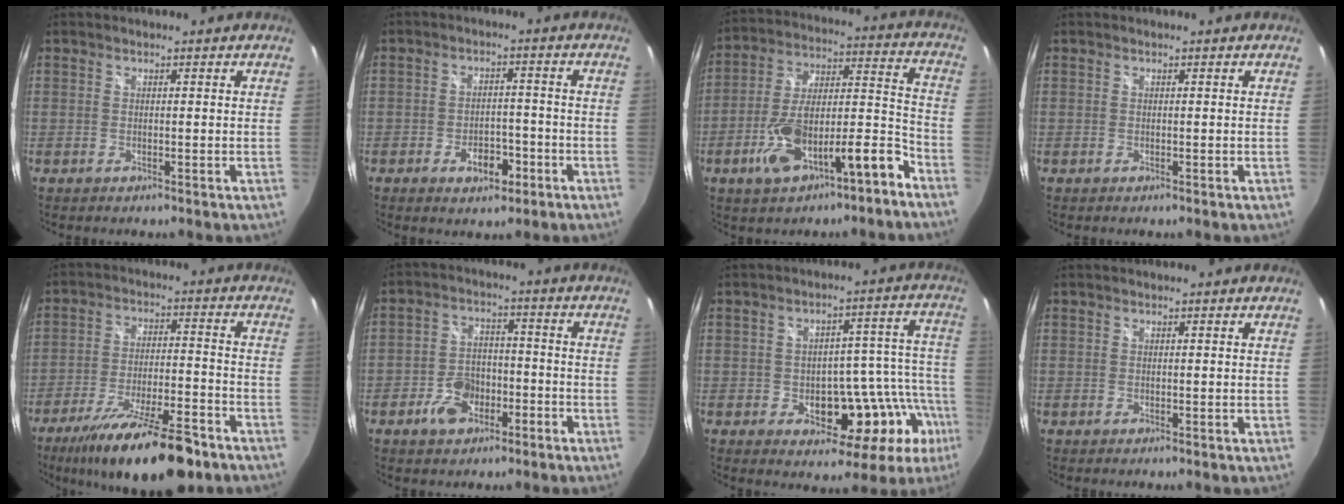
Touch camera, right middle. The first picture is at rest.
{"total": 5.7, "force": [-3.0, 3.2, 3.5], "torque": [-0.065, 0.003, -0.039]}
{"total": 17.2, "force": [-9.9, 5.6, 12.8], "torque": [-0.214, 0.013, -0.156]}
{"total": 0.0}
{"total": 18.7, "force": [-13.8, 4.6, 11.9], "torque": [-0.216, -0.031, -0.215]}
{"total": 7.6, "force": [-4.3, 4.8, 4.1], "torque": [-0.090, 0.013, -0.066]}
{"total": 16.4, "force": [-7.3, 9.7, 11.0], "torque": [-0.133, 0.015, -0.082]}
{"total": 0.0}